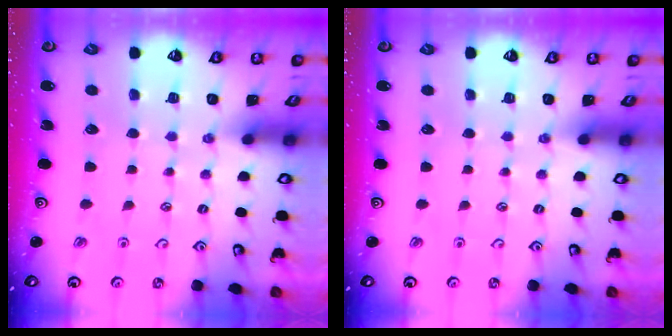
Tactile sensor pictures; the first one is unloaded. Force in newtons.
{"total": 0.0}